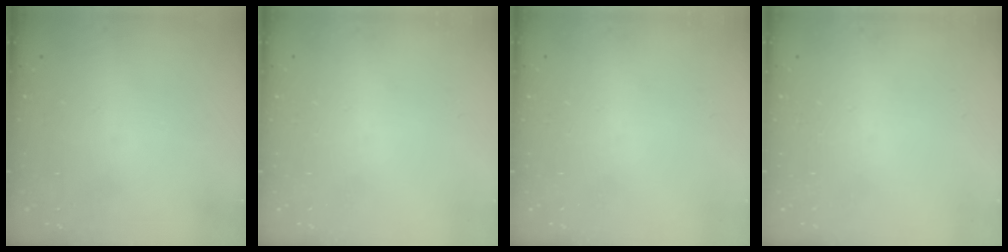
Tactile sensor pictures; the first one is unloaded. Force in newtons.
{"total": 0.0}
{"total": 0.0}
{"total": 0.0}